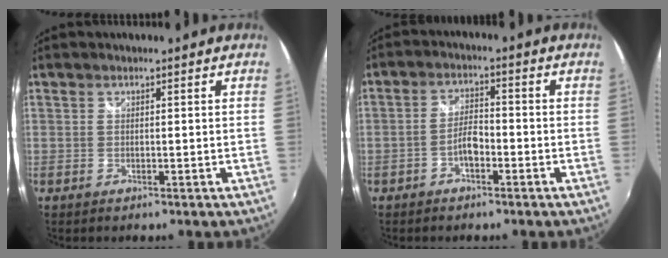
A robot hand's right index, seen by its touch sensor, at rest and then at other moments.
{"total": 3.9, "force": [-2.1, 1.6, 2.9], "torque": [-0.059, 0.009, -0.037]}